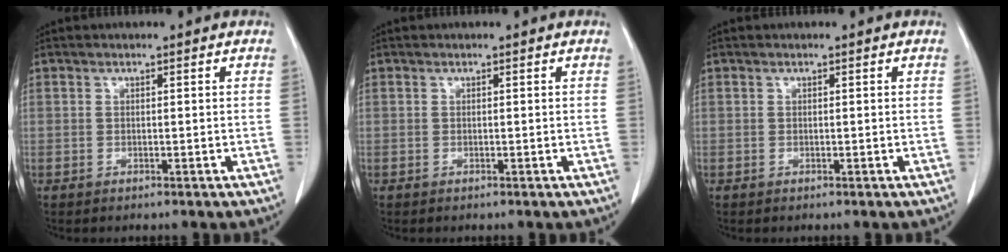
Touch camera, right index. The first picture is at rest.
{"total": 0.0}
{"total": 0.0}